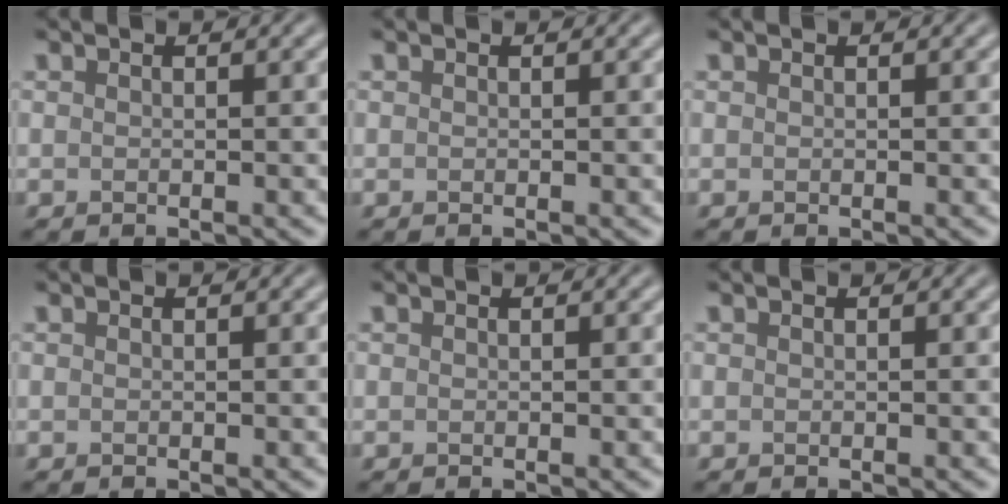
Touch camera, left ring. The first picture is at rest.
{"total": 0.0}
{"total": 0.0}
{"total": 0.0}
{"total": 0.0}
{"total": 0.0}